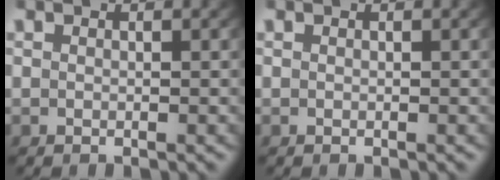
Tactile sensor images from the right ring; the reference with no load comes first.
{"total": 0.0}